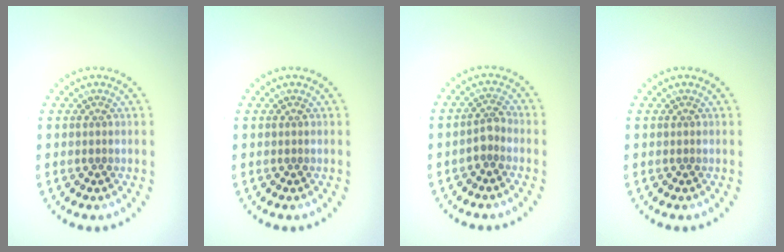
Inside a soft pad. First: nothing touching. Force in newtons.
{"total": 0.0}
{"total": 1.6, "press": 1.5, "slide": 0.7}
{"total": 0.0}